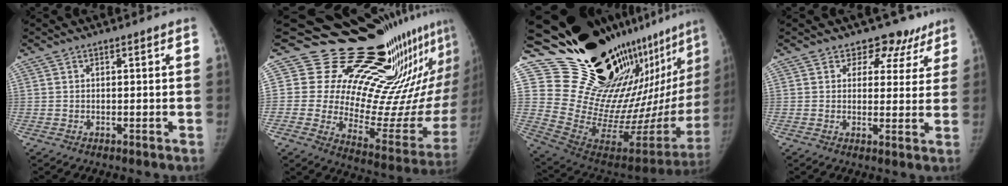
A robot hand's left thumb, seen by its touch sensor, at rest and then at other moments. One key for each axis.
{"total": 25.8, "fx": 21.9, "fy": 8.0, "fz": 11.0, "tx": -0.108, "ty": -0.181, "tz": 0.302}
{"total": 33.2, "fx": 26.5, "fy": 9.9, "fz": 17.3, "tx": -0.258, "ty": -0.211, "tz": 0.402}
{"total": 8.0, "fx": 6.3, "fy": 5.0, "fz": 0.2, "tx": 0.047, "ty": -0.030, "tz": 0.064}